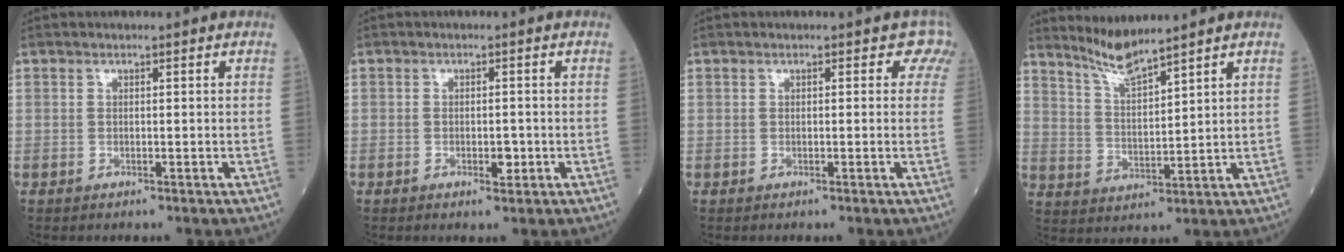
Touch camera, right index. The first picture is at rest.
{"total": 2.1, "force": [-0.8, 0.8, 1.8], "torque": [-0.029, 0.000, -0.009]}
{"total": 2.3, "force": [1.4, 1.8, 0.6], "torque": [0.022, -0.002, -0.003]}
{"total": 5.7, "force": [5.3, -0.8, 1.8], "torque": [-0.041, -0.016, 0.110]}